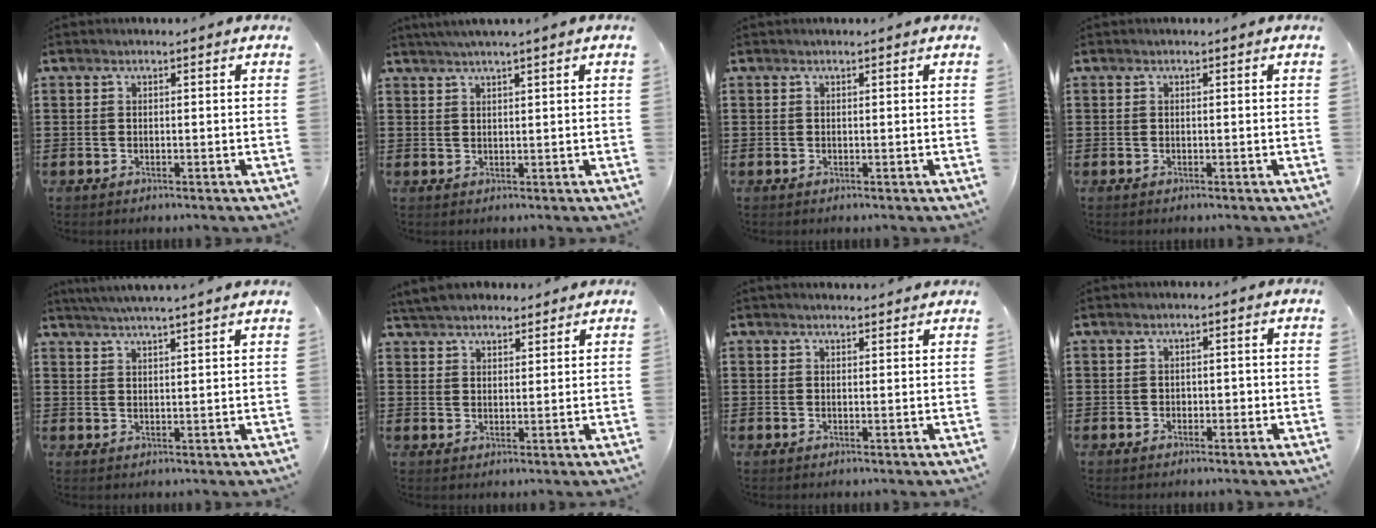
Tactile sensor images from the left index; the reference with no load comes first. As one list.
[{"total": 1.9, "force": [1.5, -0.5, 1.1], "torque": [-0.022, -0.002, 0.028]}, {"total": 0.0}, {"total": 0.0}, {"total": 3.7, "force": [3.5, -1.0, 0.9], "torque": [-0.028, -0.013, 0.062]}, {"total": 4.5, "force": [4.2, 1.2, 0.8], "torque": [-0.030, -0.005, 0.081]}, {"total": 1.4, "force": [1.4, 0.1, 0.3], "torque": [-0.008, 0.001, 0.027]}, {"total": 0.9, "force": [-0.1, 0.7, 0.6], "torque": [-0.014, 0.003, -0.003]}]